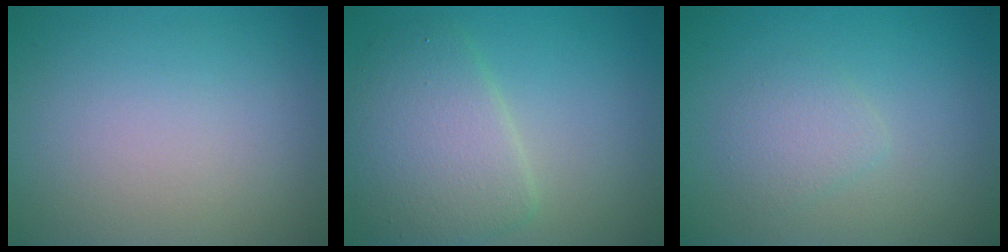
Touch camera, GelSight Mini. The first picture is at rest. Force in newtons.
{"total": 5.5, "press": 5.5, "slide": 0.1}
{"total": 1.8, "press": 1.8, "slide": 0.1}